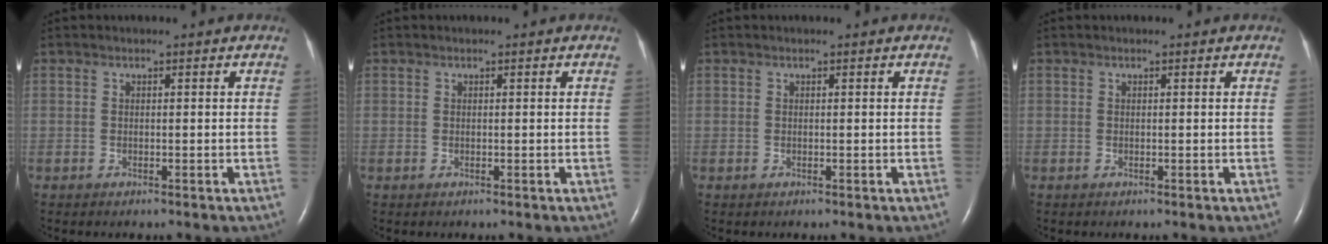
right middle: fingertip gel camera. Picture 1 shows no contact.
{"total": 0.0}
{"total": 0.0}
{"total": 0.0}